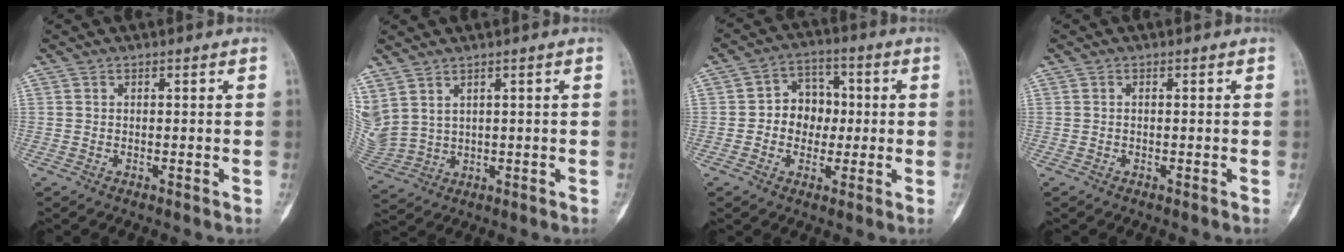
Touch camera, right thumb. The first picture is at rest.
{"total": 7.6, "force": [3.9, 4.7, 4.5], "torque": [-0.111, -0.010, 0.100]}
{"total": 8.3, "force": [-0.1, 6.8, 4.7], "torque": [-0.027, 0.020, -0.011]}
{"total": 0.0}